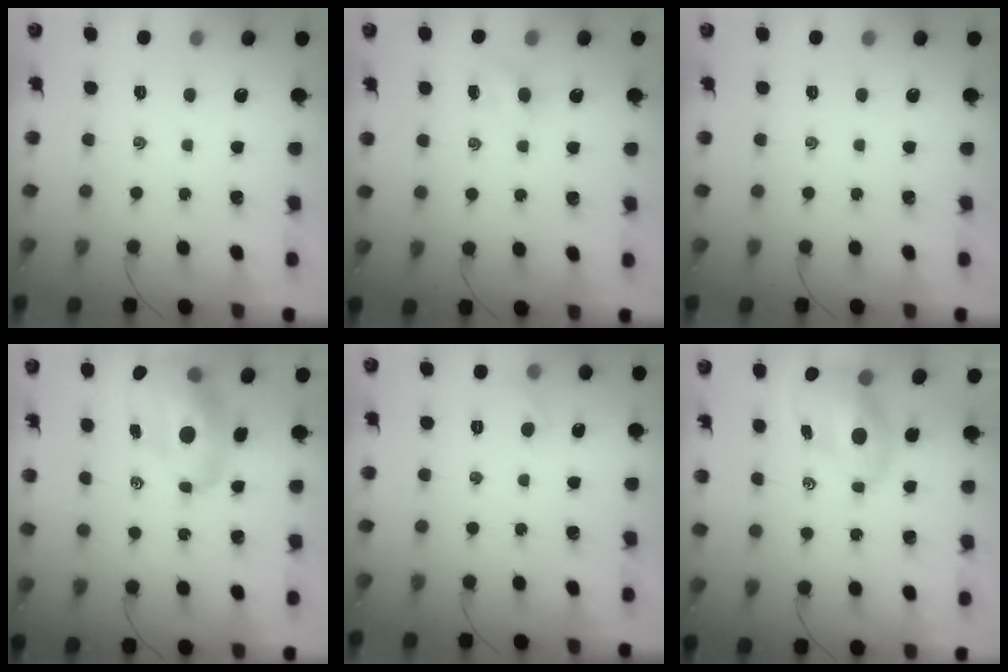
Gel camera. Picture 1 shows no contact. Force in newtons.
{"total": 3.6, "press": 3.4, "slide": 1.1}
{"total": 0.0}
{"total": 13.8, "press": 13.3, "slide": 3.7}
{"total": 4.0, "press": 3.7, "slide": 1.5}
{"total": 7.7, "press": 7.4, "slide": 2.1}